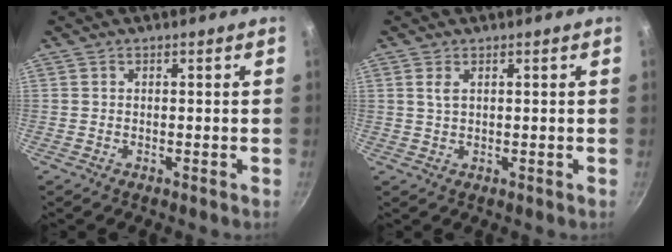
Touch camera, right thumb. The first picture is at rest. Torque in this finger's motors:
{"motor_torque": [-0.24, 0.02, 0.57, -0.15, -0.03]}